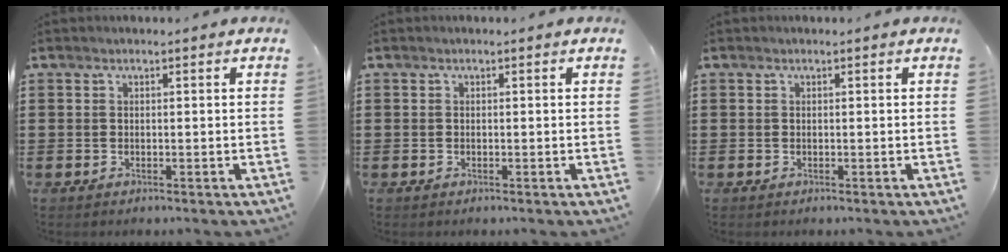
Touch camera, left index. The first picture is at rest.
{"total": 0.0}
{"total": 0.0}